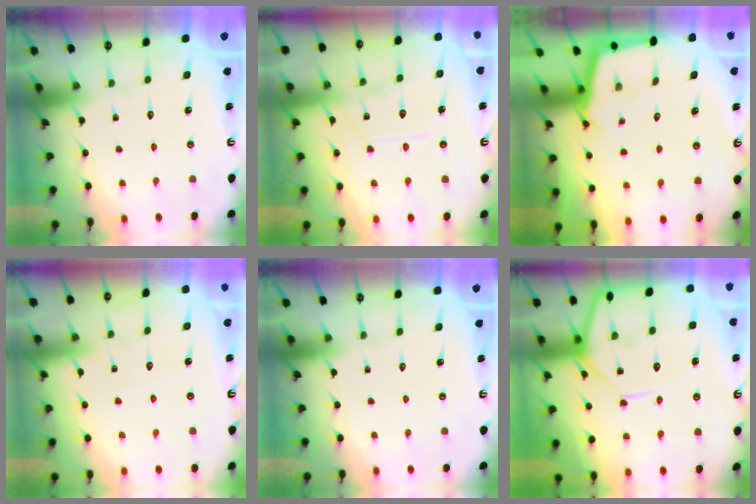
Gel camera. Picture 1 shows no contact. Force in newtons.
{"total": 9.6, "press": 9.5, "slide": 0.9}
{"total": 2.3, "press": 2.3, "slide": 0.1}
{"total": 2.8, "press": 2.8, "slide": 0.4}
{"total": 0.0}
{"total": 10.6, "press": 10.6, "slide": 1.0}